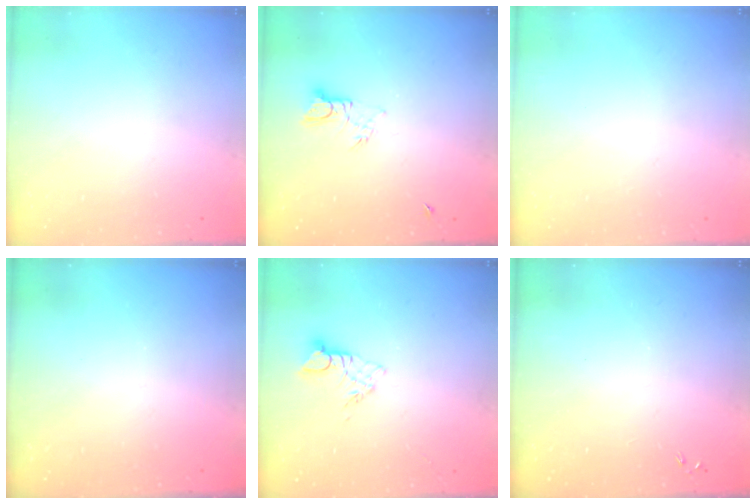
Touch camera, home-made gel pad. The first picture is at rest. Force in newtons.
{"total": 3.6, "press": 3.6, "slide": 0.3}
{"total": 0.0}
{"total": 0.0}
{"total": 5.4, "press": 5.4, "slide": 0.4}
{"total": 0.0}